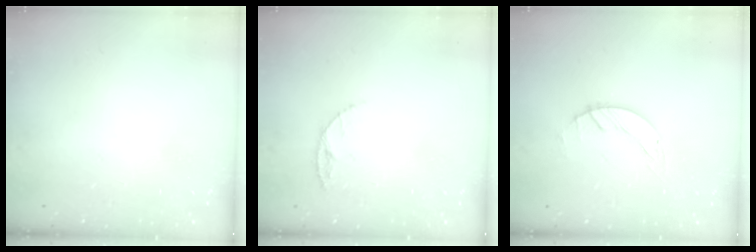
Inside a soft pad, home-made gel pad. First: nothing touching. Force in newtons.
{"total": 5.5, "press": 5.5, "slide": 0.7}
{"total": 1.6, "press": 1.6, "slide": 0.3}